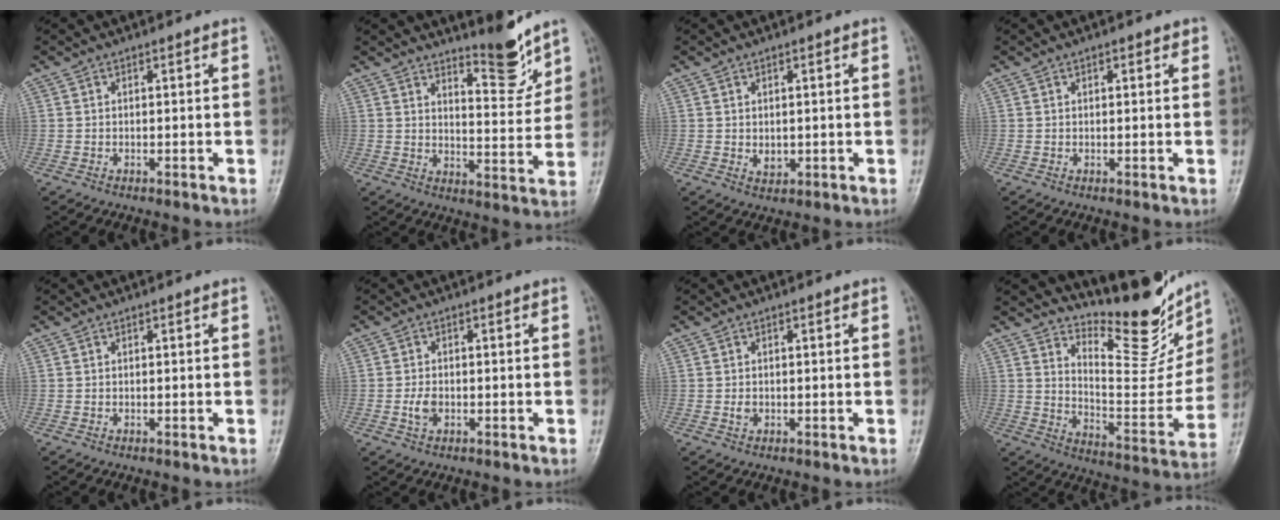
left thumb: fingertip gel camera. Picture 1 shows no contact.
{"total": 8.2, "force": [6.9, 1.7, 4.0], "torque": [-0.038, -0.069, 0.111]}
{"total": 2.2, "force": [0.1, 1.6, 1.5], "torque": [-0.018, -0.005, 0.007]}
{"total": 1.7, "force": [0.9, 0.8, 1.2], "torque": [-0.010, -0.001, 0.009]}
{"total": 0.0}
{"total": 2.8, "force": [-0.8, 1.8, 2.0], "torque": [-0.037, 0.005, -0.016]}
{"total": 1.3, "force": [-0.1, 1.0, 0.8], "torque": [-0.011, 0.000, -0.003]}
{"total": 18.8, "force": [15.5, 5.8, 8.9], "torque": [-0.076, -0.128, 0.229]}